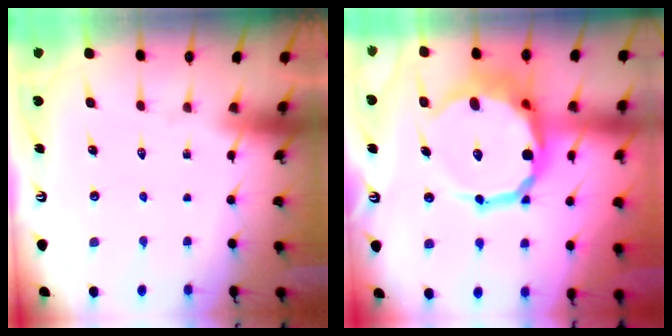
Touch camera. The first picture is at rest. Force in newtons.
{"total": 17.0, "press": 16.5, "slide": 4.3}